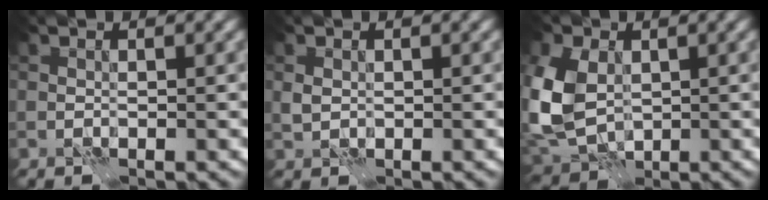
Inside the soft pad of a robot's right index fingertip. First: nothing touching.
{"total": 0.9, "force": [0.1, 0.8, 0.5], "torque": [-0.012, 0.001, 0.003]}
{"total": 8.4, "force": [0.6, 6.1, 5.8], "torque": [-0.154, -0.001, 0.005]}